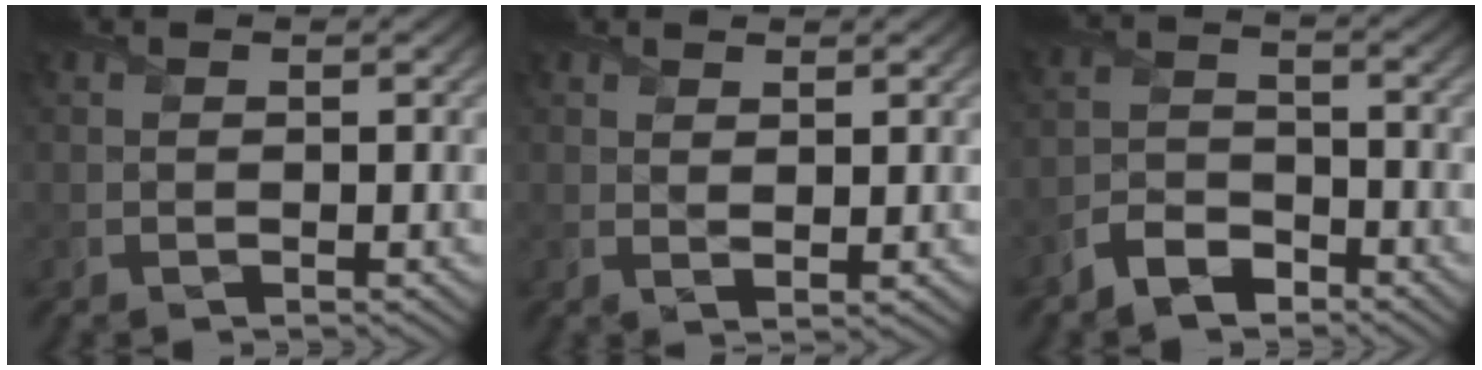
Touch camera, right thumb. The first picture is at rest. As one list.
[{"total": 1.5, "force": [1.2, 0.3, 0.9], "torque": [-0.019, -0.005, 0.025]}, {"total": 4.6, "force": [-3.5, 2.1, 2.1], "torque": [-0.044, -0.003, -0.077]}]